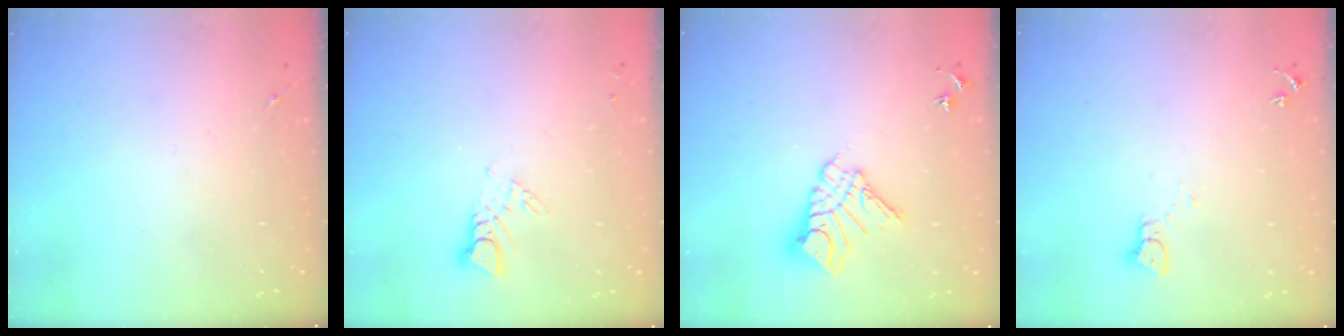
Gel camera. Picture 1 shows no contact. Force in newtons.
{"total": 3.8, "press": 3.8, "slide": 0.2}
{"total": 11.7, "press": 11.7, "slide": 1.2}
{"total": 2.1, "press": 2.1, "slide": 0.2}